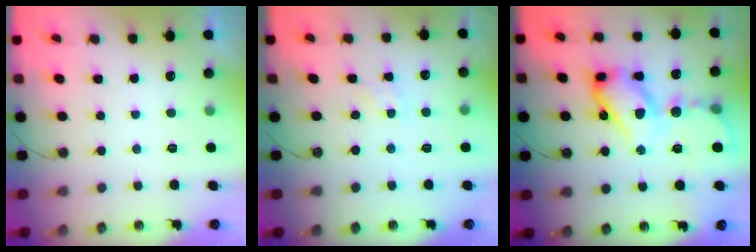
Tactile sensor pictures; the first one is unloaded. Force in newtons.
{"total": 2.1, "press": 2.1, "slide": 0.4}
{"total": 21.1, "press": 21.0, "slide": 2.3}